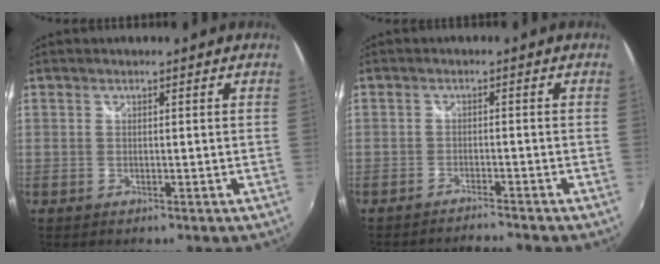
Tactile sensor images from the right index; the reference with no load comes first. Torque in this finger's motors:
{"motor_torque": [0.27, -0.16, 0.06, -0.01]}